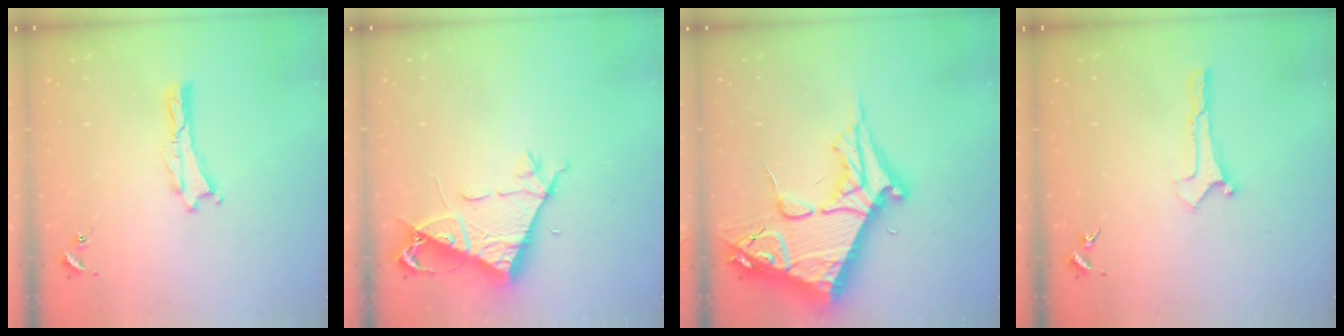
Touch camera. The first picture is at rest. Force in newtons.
{"total": 7.9, "press": 7.8, "slide": 0.9}
{"total": 14.3, "press": 14.2, "slide": 1.4}
{"total": 0.0}